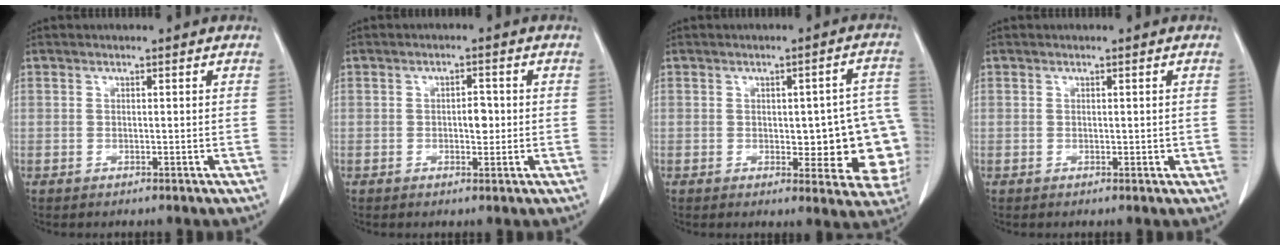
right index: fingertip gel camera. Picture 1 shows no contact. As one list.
[{"total": 2.5, "force": [-0.1, 1.2, 2.2], "torque": [-0.030, 0.003, -0.001]}, {"total": 13.7, "force": [-1.4, 5.3, 12.6], "torque": [-0.110, 0.019, -0.007]}, {"total": 0.9, "force": [0.1, 0.7, 0.6], "torque": [-0.004, 0.001, 0.003]}]